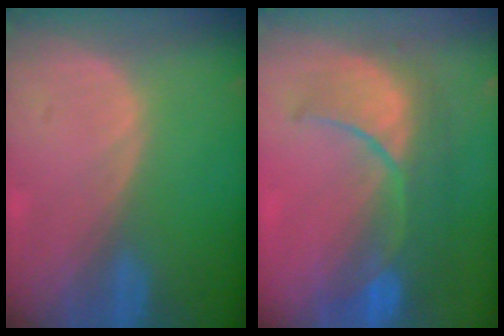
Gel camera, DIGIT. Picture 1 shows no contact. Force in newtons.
{"total": 10.5, "press": 9.2, "slide": 5.0}